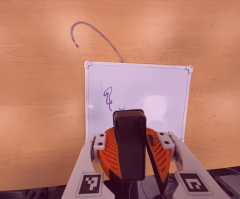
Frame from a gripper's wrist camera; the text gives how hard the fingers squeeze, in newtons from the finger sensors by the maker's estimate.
{"total": 10.3, "left": 10.3, "right": 10.3}